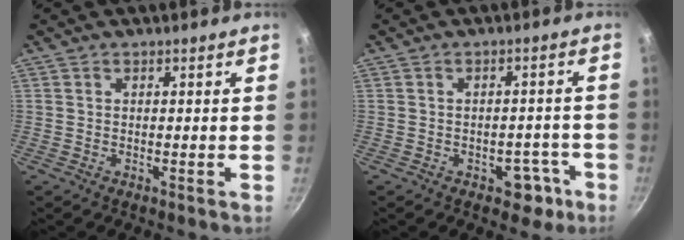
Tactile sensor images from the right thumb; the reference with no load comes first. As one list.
[{"total": 5.3, "force": [-2.9, 3.4, 2.8], "torque": [-0.008, 0.029, -0.032]}]